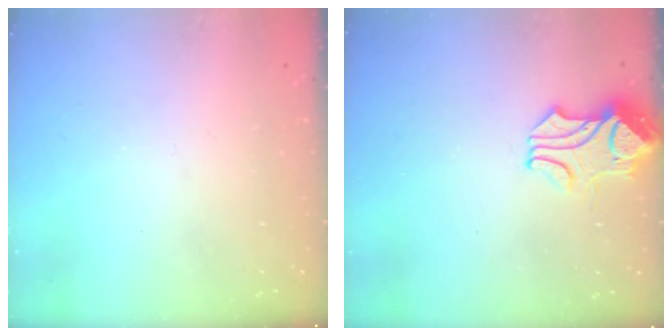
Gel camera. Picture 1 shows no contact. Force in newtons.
{"total": 1.1, "press": 0.5, "slide": 0.9}